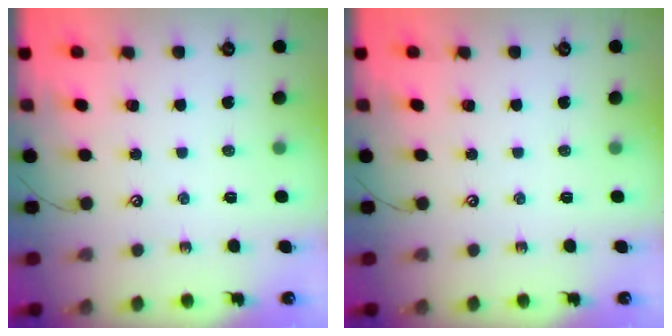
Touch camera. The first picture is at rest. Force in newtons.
{"total": 0.0}